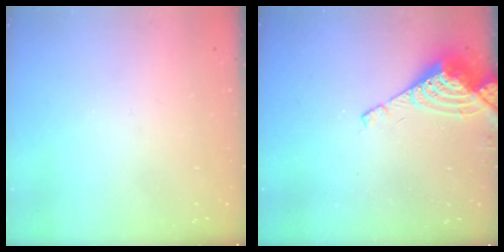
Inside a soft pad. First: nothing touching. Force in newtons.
{"total": 8.3, "press": 8.2, "slide": 1.0}